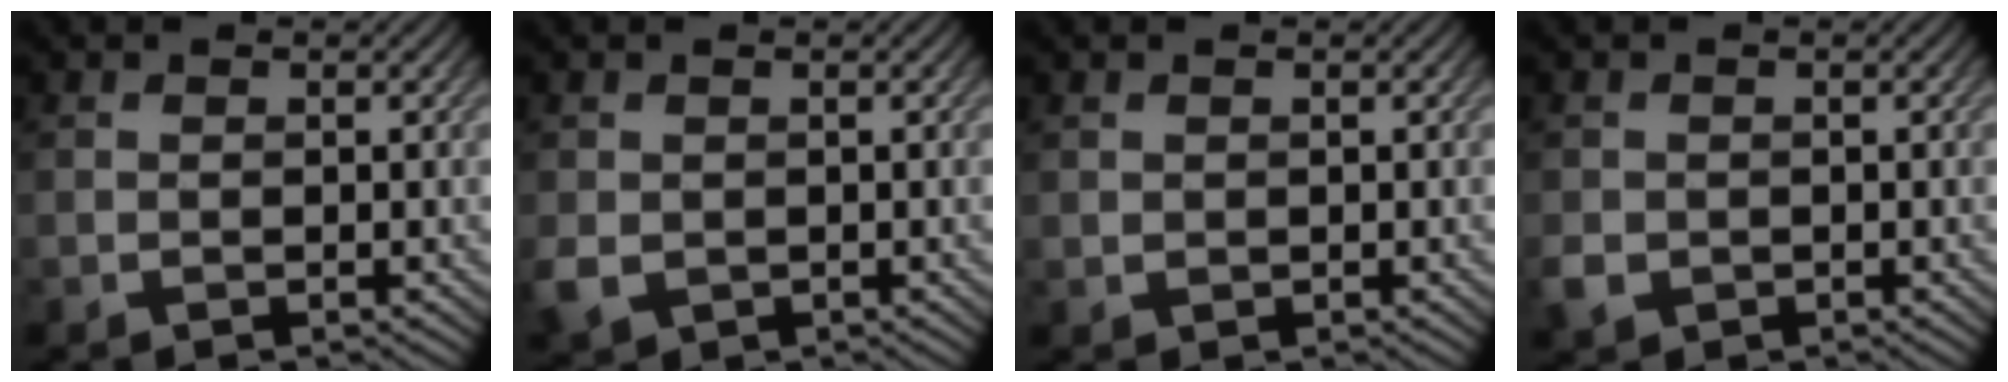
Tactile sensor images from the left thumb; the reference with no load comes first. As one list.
[{"total": 2.6, "force": [-0.3, 2.2, 1.4], "torque": [-0.040, -0.008, -0.006]}, {"total": 0.6, "force": [0.4, 0.4, 0.1], "torque": [-0.004, -0.001, 0.011]}, {"total": 2.2, "force": [-0.7, 1.9, 1.0], "torque": [-0.027, -0.008, -0.017]}]